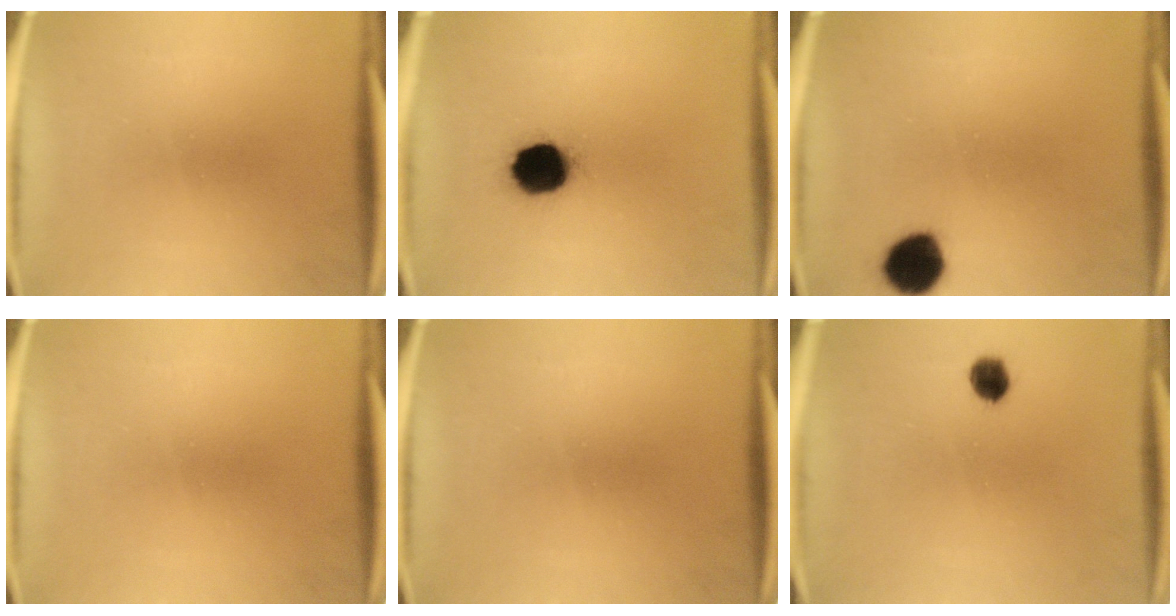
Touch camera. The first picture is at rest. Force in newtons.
{"total": 12.8}
{"total": 8.3}
{"total": 0.0}
{"total": 0.0}
{"total": 3.6}